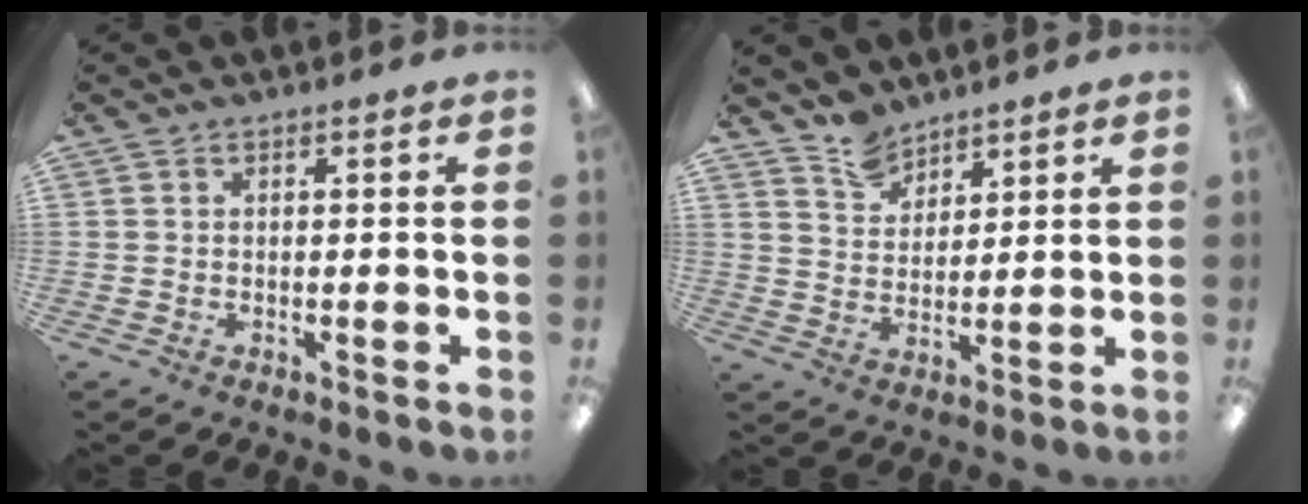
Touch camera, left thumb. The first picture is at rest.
{"total": 7.5, "force": [6.4, 3.6, 1.3], "torque": [-0.033, -0.035, 0.122]}